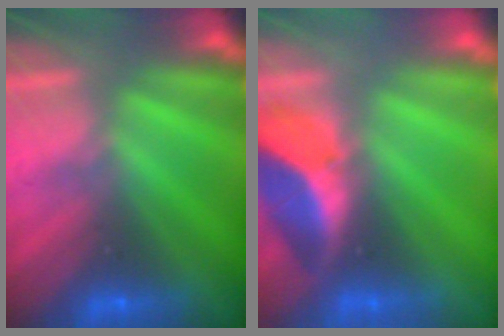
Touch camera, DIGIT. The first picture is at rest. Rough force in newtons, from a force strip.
{"total": 2.3}